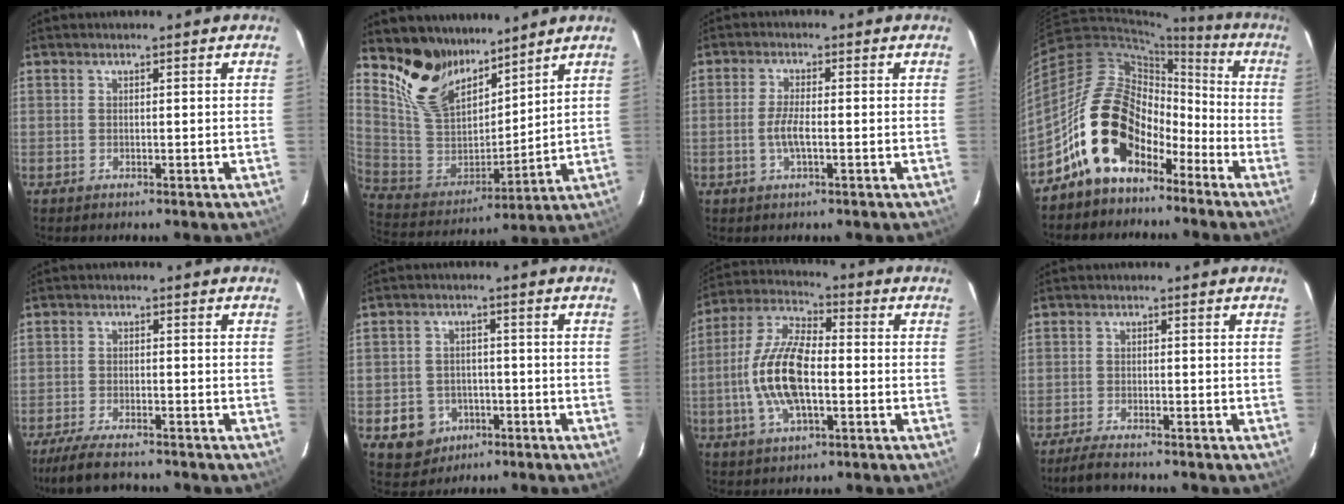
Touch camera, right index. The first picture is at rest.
{"total": 15.3, "force": [12.0, 7.4, 6.0], "torque": [-0.142, 0.000, 0.247]}
{"total": 3.9, "force": [-1.1, 0.8, 3.7], "torque": [-0.075, -0.002, -0.021]}
{"total": 16.4, "force": [-9.2, 10.7, 8.3], "torque": [-0.153, 0.029, -0.151]}
{"total": 8.5, "force": [-7.2, 1.8, 4.0], "torque": [-0.102, -0.023, -0.126]}
{"total": 8.0, "force": [-3.5, 6.9, 2.0], "torque": [-0.059, 0.019, -0.039]}
{"total": 14.3, "force": [-2.4, 6.0, 12.8], "torque": [-0.269, 0.005, -0.051]}
{"total": 4.5, "force": [-4.0, 0.6, 2.0], "torque": [-0.058, -0.013, -0.075]}